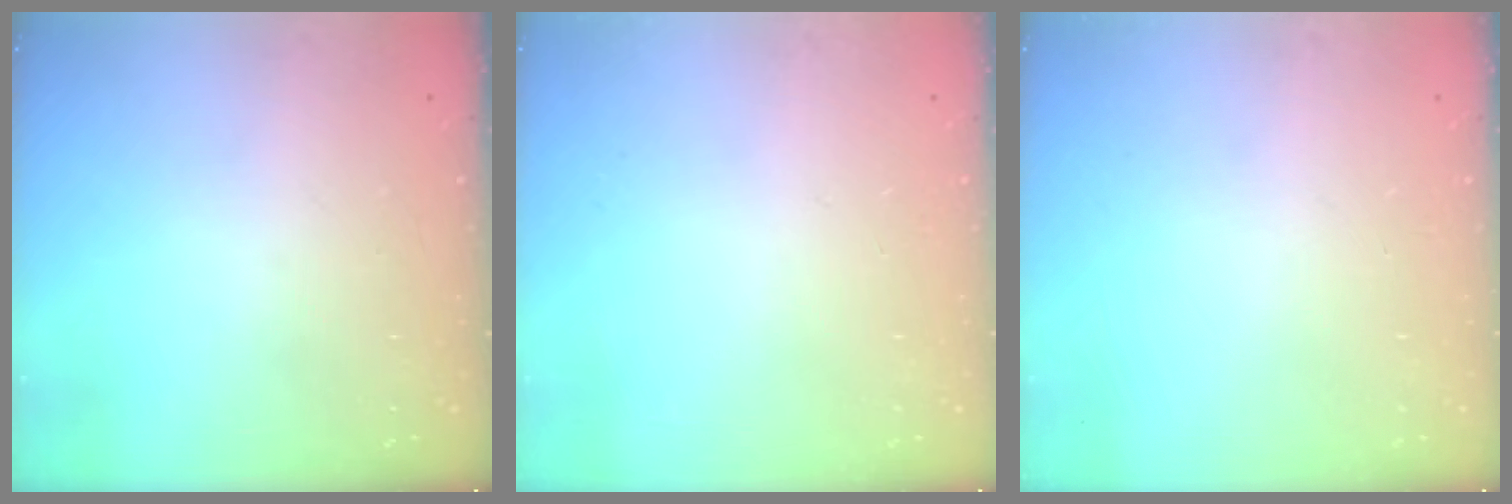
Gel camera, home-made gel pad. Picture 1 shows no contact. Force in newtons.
{"total": 0.0}
{"total": 0.0}